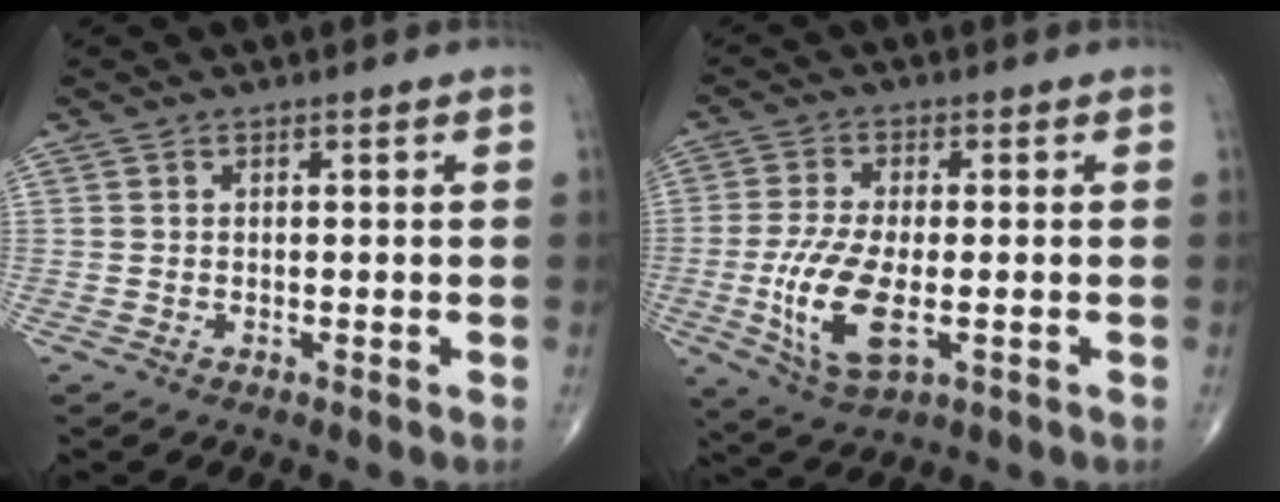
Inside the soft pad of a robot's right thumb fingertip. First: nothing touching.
{"total": 11.4, "force": [-2.5, 4.7, 10.1], "torque": [-0.214, -0.012, -0.042]}